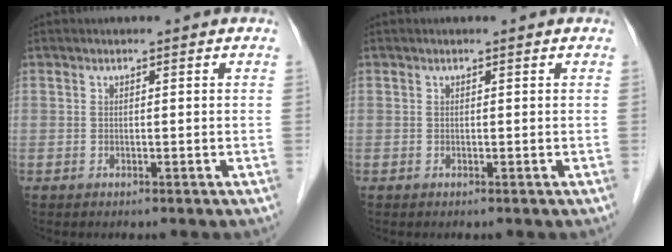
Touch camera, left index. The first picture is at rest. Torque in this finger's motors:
{"motor_torque": [-0.06, 0.07, -0.04, -0.01]}